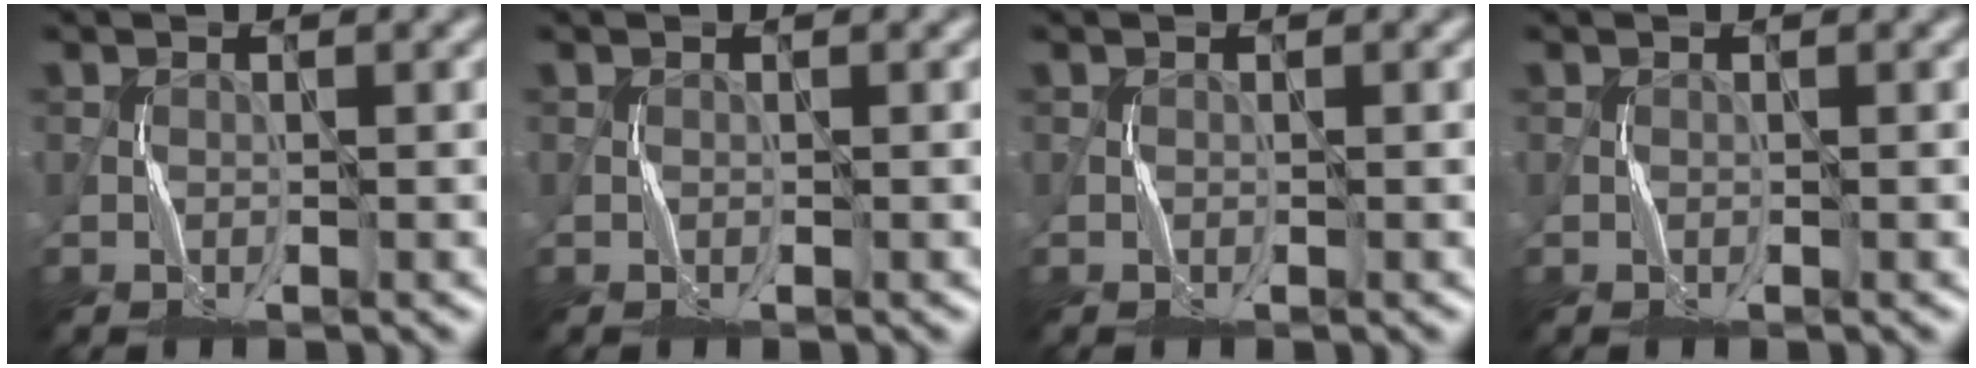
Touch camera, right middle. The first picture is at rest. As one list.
[{"total": 0.0}, {"total": 0.0}, {"total": 0.0}]